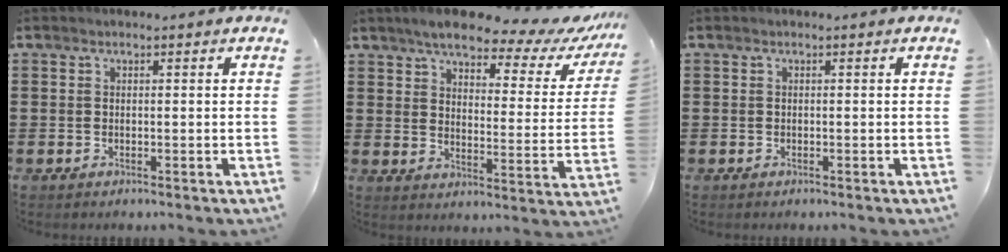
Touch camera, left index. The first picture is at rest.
{"total": 7.5, "force": [6.6, 1.3, 3.5], "torque": [-0.082, -0.040, 0.110]}
{"total": 0.0}